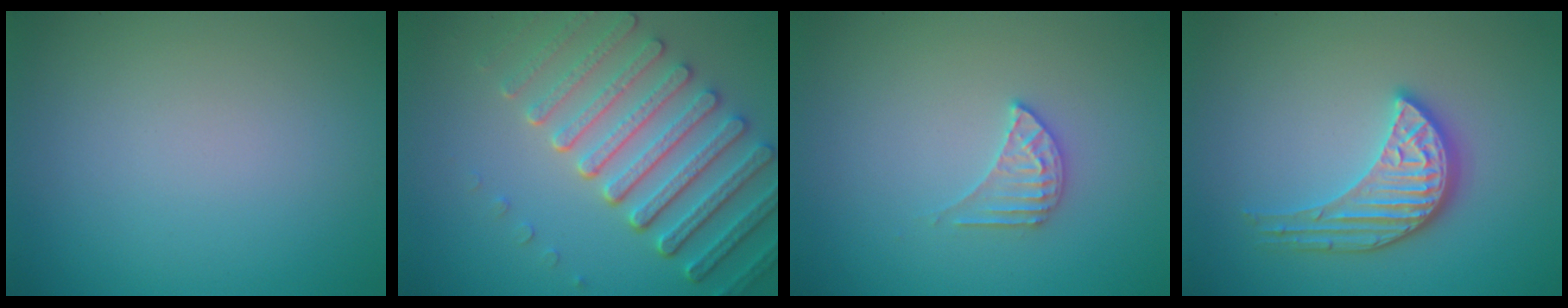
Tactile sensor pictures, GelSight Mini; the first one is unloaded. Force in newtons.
{"total": 7.0, "press": 5.5, "slide": 4.4}
{"total": 2.1, "press": 2.0, "slide": 0.4}
{"total": 3.9, "press": 3.5, "slide": 1.6}